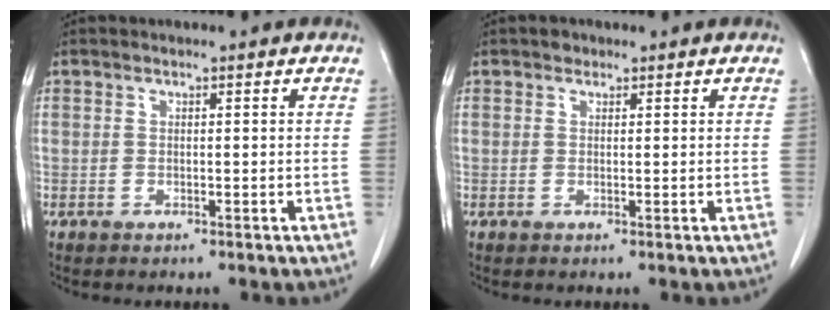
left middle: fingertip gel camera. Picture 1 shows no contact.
{"total": 0.8, "force": [0.6, 0.6, 0.1], "torque": [0.000, 0.001, 0.006]}